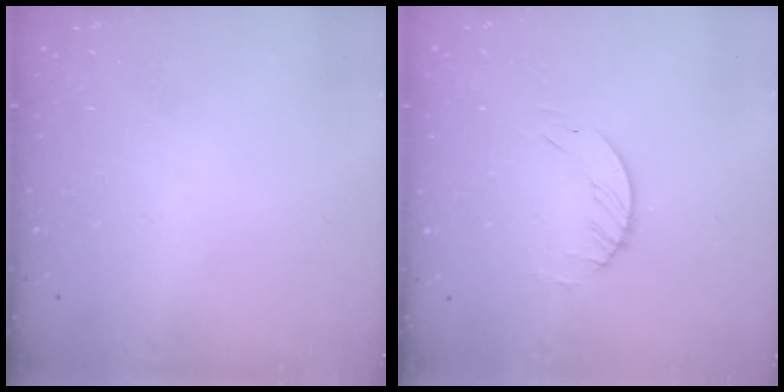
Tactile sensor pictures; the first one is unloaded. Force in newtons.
{"total": 1.7, "press": 1.7, "slide": 0.2}